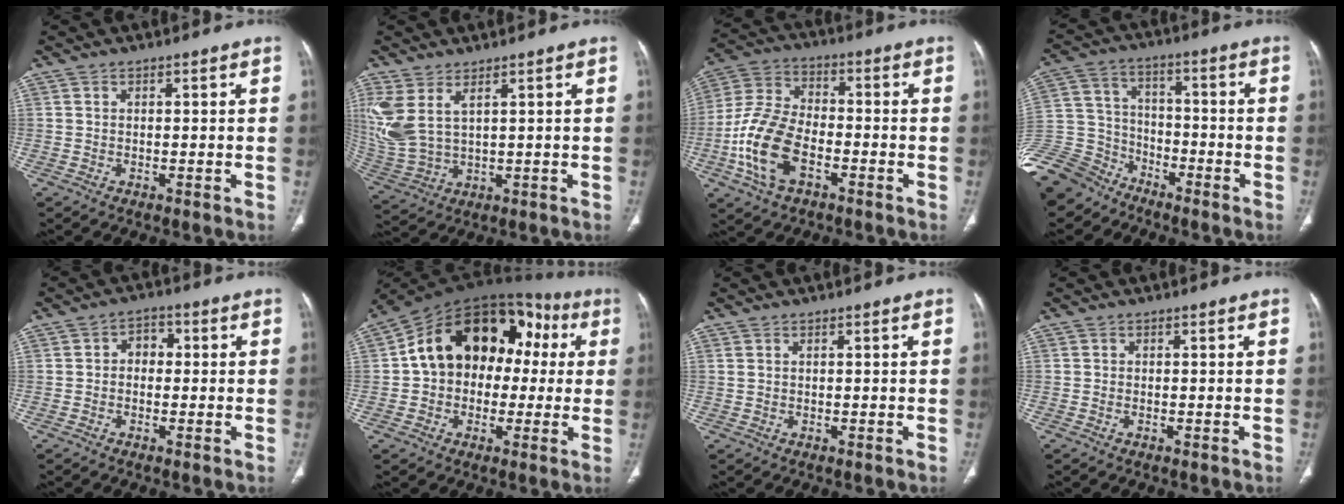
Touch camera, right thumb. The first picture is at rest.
{"total": 10.6, "force": [4.3, 5.3, 8.1], "torque": [-0.204, -0.012, 0.107]}
{"total": 14.1, "force": [-5.0, 8.1, 10.5], "torque": [-0.216, 0.026, -0.098]}
{"total": 17.7, "force": [-13.8, 10.3, 4.2], "torque": [-0.107, 0.065, -0.259]}
{"total": 3.5, "force": [0.0, 2.8, 2.2], "torque": [-0.014, 0.014, -0.009]}
{"total": 21.4, "force": [2.8, 15.0, 15.0], "torque": [-0.194, 0.056, 0.037]}
{"total": 0.5, "force": [0.3, 0.2, 0.3], "torque": [-0.010, 0.009, 0.010]}
{"total": 0.0}